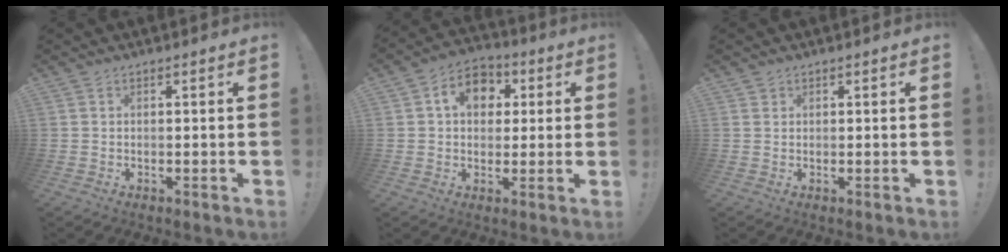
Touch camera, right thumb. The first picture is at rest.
{"total": 10.5, "force": [2.9, 8.2, 6.0], "torque": [-0.094, 0.007, 0.058]}
{"total": 0.8, "force": [0.7, 0.4, 0.1], "torque": [0.003, -0.003, 0.012]}